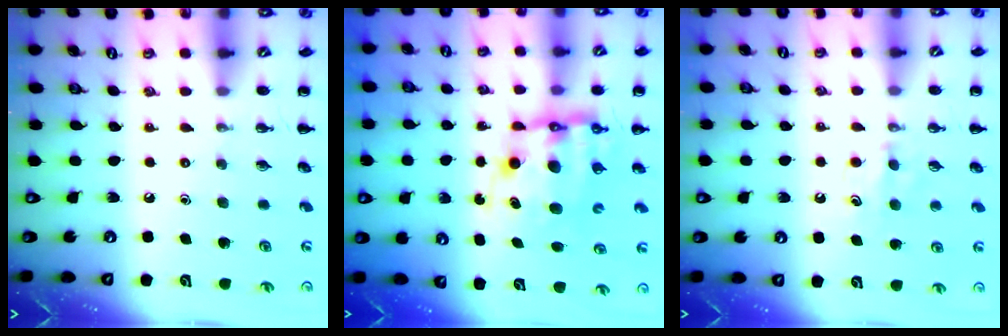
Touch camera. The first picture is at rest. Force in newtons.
{"total": 11.0, "press": 10.5, "slide": 3.1}
{"total": 5.6, "press": 5.3, "slide": 1.7}